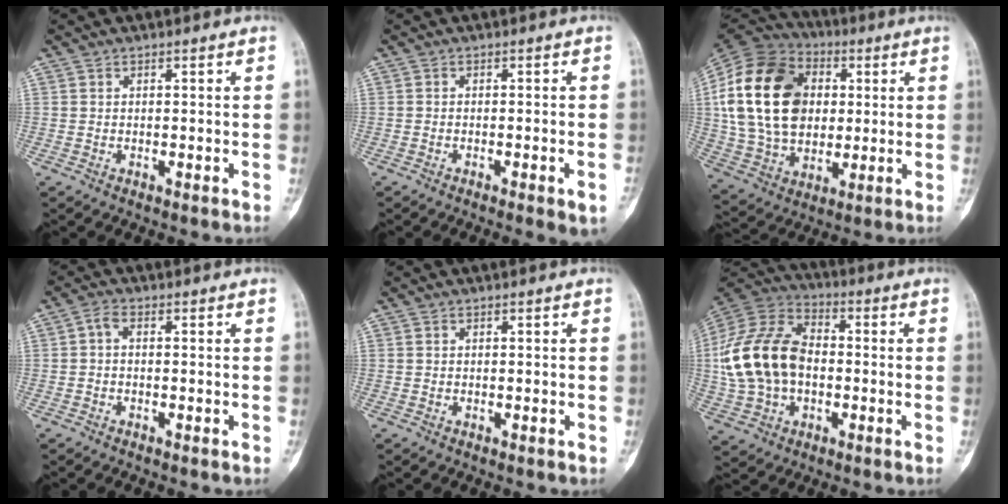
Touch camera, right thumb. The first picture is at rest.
{"total": 4.0, "force": [-2.1, 0.6, 3.3], "torque": [-0.047, 0.004, -0.027]}
{"total": 24.4, "force": [3.6, 17.4, 16.7], "torque": [-0.319, 0.011, 0.071]}
{"total": 2.0, "force": [-0.1, 1.1, 1.6], "torque": [-0.028, 0.006, -0.009]}
{"total": 0.0}
{"total": 19.6, "force": [-0.4, 13.4, 14.3], "torque": [-0.280, 0.025, -0.008]}